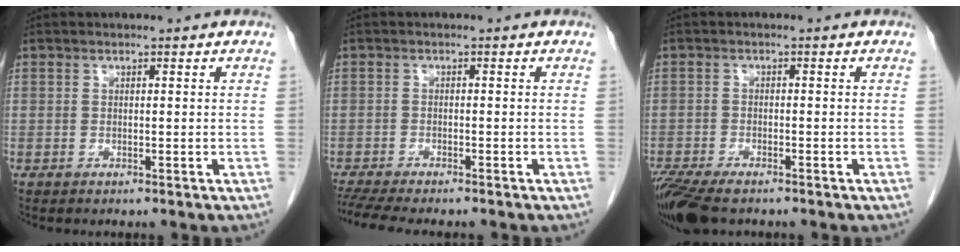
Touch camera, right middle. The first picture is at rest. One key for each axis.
{"total": 8.9, "fx": -7.7, "fy": 1.3, "fz": 4.3, "tx": -0.066, "ty": -0.010, "tz": -0.119}
{"total": 8.8, "fx": -6.7, "fy": 2.8, "fz": 4.9, "tx": -0.094, "ty": -0.018, "tz": -0.115}